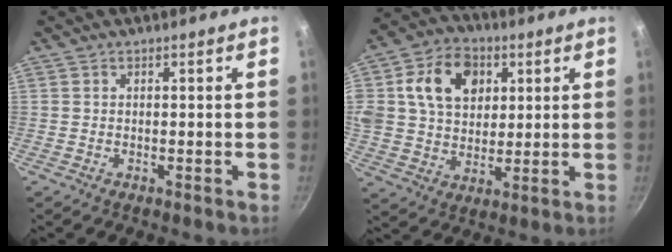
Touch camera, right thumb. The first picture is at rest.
{"total": 17.1, "force": [5.2, 13.0, 9.8], "torque": [-0.157, 0.013, 0.083]}